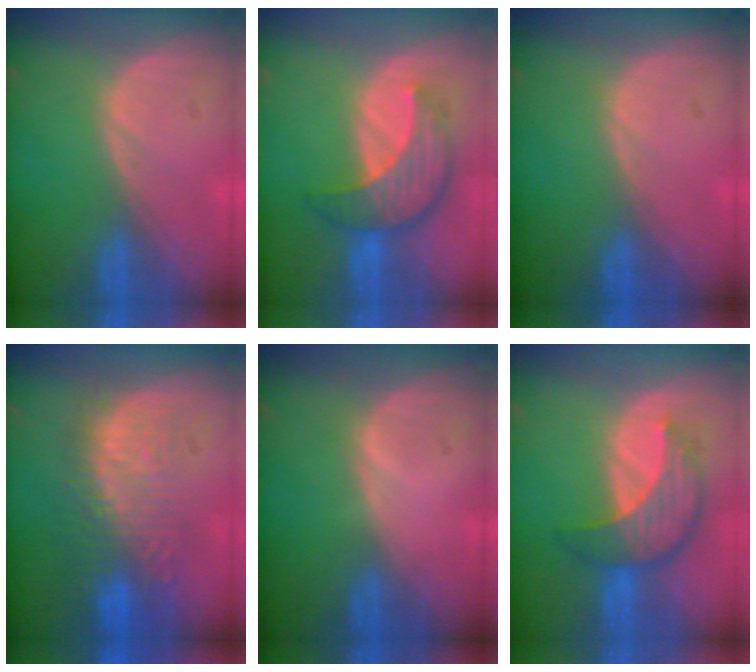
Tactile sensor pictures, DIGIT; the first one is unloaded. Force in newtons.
{"total": 7.9, "press": 7.4, "slide": 2.7}
{"total": 0.0}
{"total": 10.5, "press": 9.5, "slide": 4.4}
{"total": 0.5, "press": 0.1, "slide": 0.5}
{"total": 7.8, "press": 7.5, "slide": 2.3}